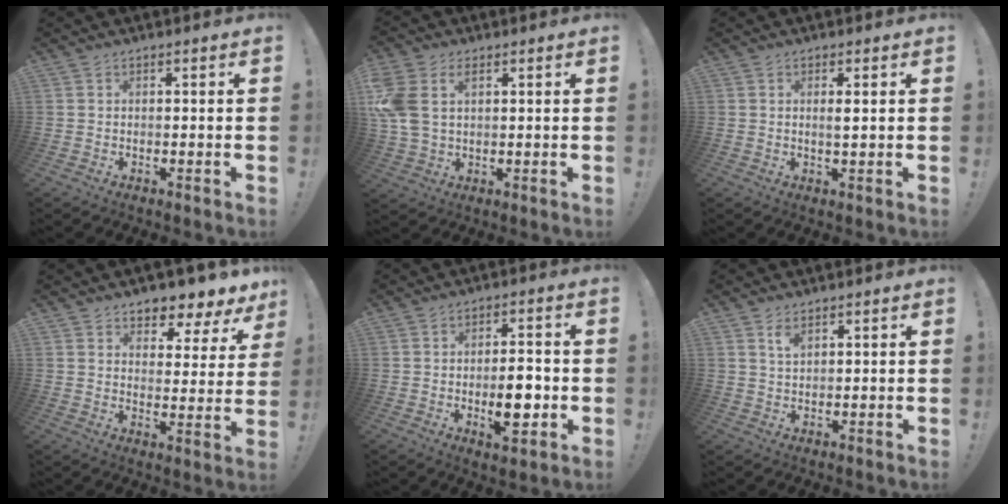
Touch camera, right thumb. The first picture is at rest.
{"total": 9.0, "force": [3.3, 6.1, 5.8], "torque": [-0.127, -0.009, 0.064]}
{"total": 1.9, "force": [0.6, 0.1, 1.8], "torque": [-0.026, -0.008, 0.007]}
{"total": 5.9, "force": [5.3, 2.2, 1.6], "torque": [-0.016, -0.058, 0.094]}
{"total": 8.7, "force": [-2.2, 3.7, 7.5], "torque": [-0.116, 0.003, -0.037]}
{"total": 3.2, "force": [2.1, 1.4, 2.0], "torque": [-0.025, -0.012, 0.034]}